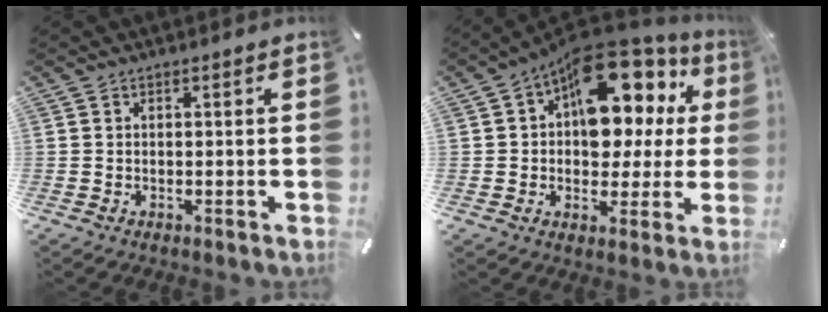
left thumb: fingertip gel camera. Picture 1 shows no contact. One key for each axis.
{"total": 17.2, "fx": 8.9, "fy": 10.1, "fz": 10.6, "tx": -0.157, "ty": -0.078, "tz": 0.156}